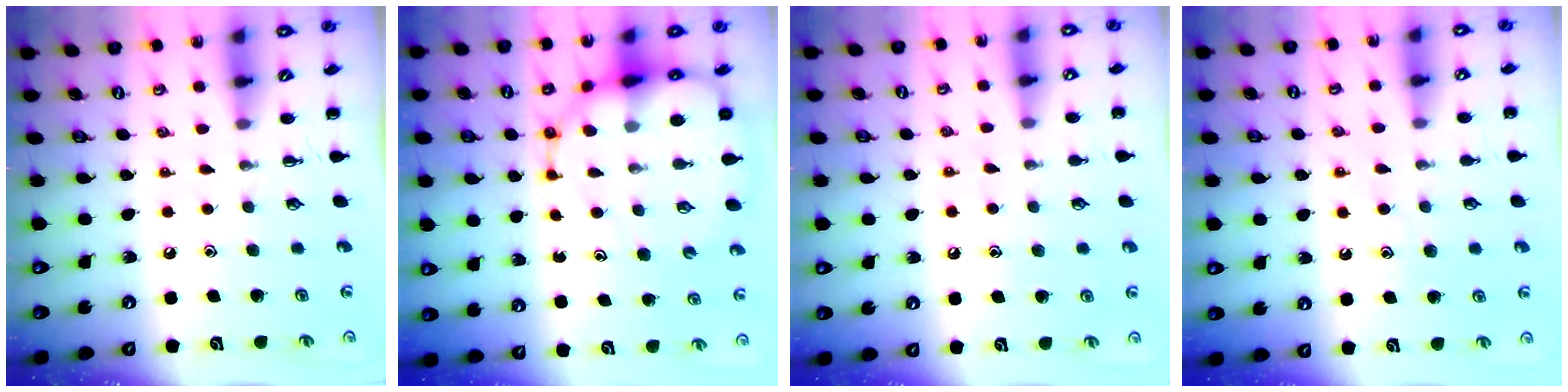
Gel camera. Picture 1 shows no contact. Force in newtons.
{"total": 15.5, "press": 15.0, "slide": 3.8}
{"total": 8.5, "press": 8.4, "slide": 1.7}
{"total": 10.2, "press": 10.1, "slide": 1.2}